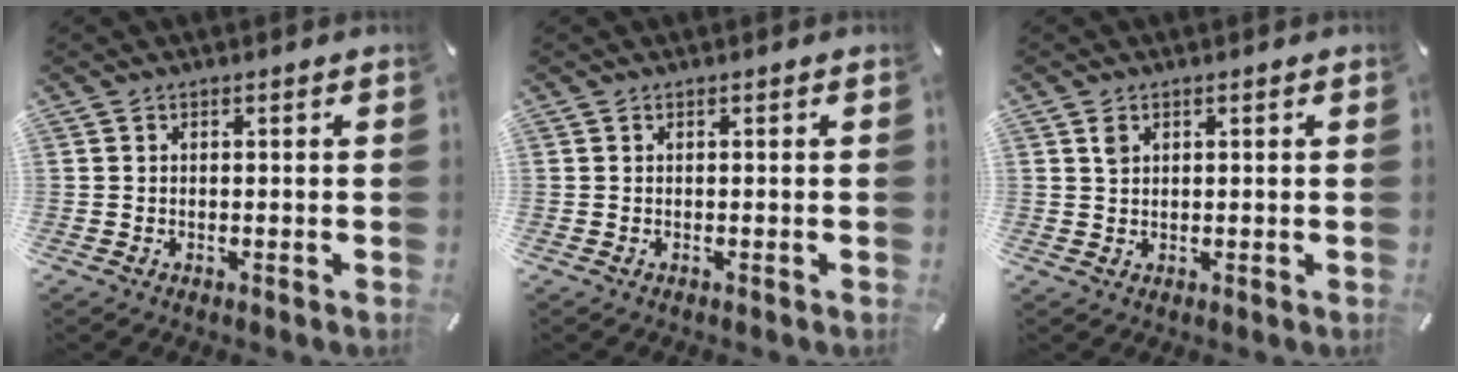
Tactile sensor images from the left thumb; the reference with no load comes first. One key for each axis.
{"total": 0.0}
{"total": 1.7, "fx": 1.0, "fy": 1.2, "fz": 0.8, "tx": -0.009, "ty": -0.003, "tz": 0.017}